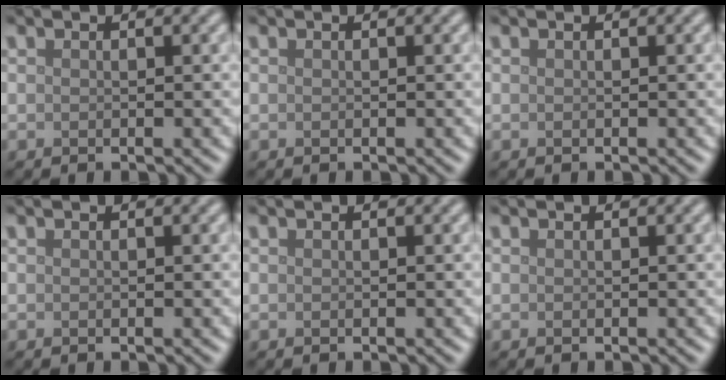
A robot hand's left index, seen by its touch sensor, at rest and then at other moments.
{"total": 0.0}
{"total": 0.0}
{"total": 0.0}
{"total": 0.0}
{"total": 0.0}